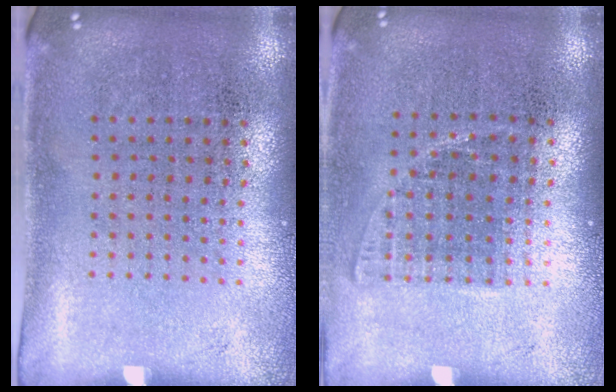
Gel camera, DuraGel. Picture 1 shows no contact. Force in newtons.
{"total": 1.0, "press": 0.9, "slide": 0.5}